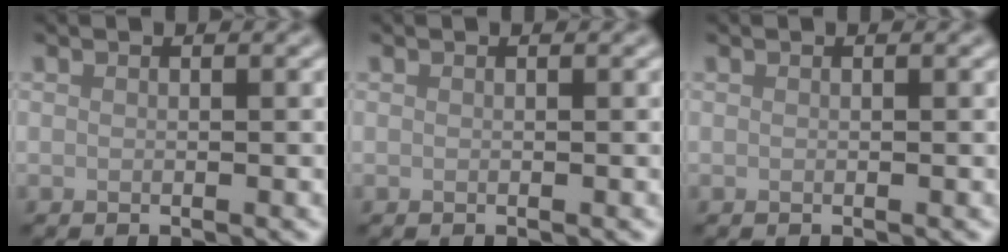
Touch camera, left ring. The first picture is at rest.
{"total": 0.0}
{"total": 0.0}